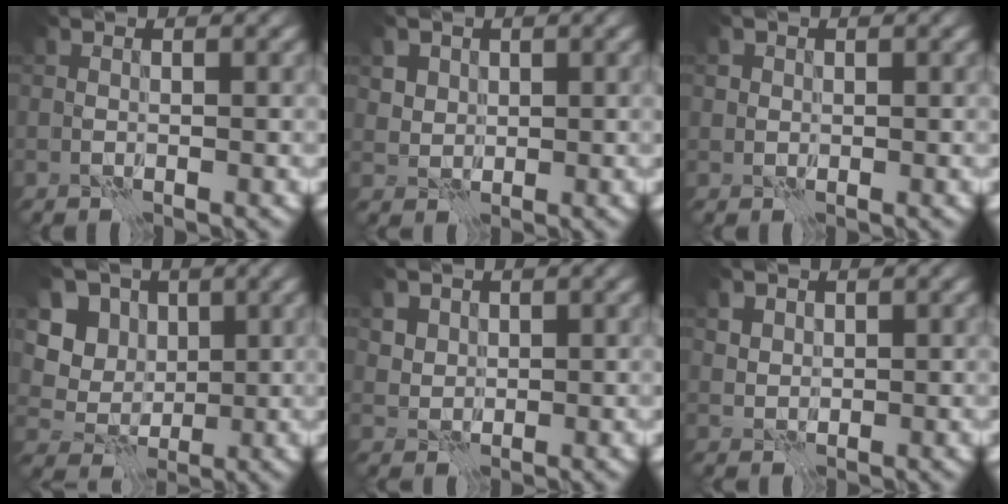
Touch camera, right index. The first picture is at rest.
{"total": 3.1, "force": [1.5, 2.5, 1.1], "torque": [-0.040, -0.002, 0.031]}
{"total": 0.9, "force": [0.0, 0.9, -0.1], "torque": [-0.001, -0.002, -0.003]}
{"total": 7.0, "force": [2.3, 5.8, 3.3], "torque": [-0.068, 0.018, 0.023]}
{"total": 2.9, "force": [1.6, 2.2, 1.0], "torque": [-0.043, -0.003, 0.039]}
{"total": 1.9, "force": [1.1, 1.5, 0.6], "torque": [-0.034, -0.002, 0.034]}